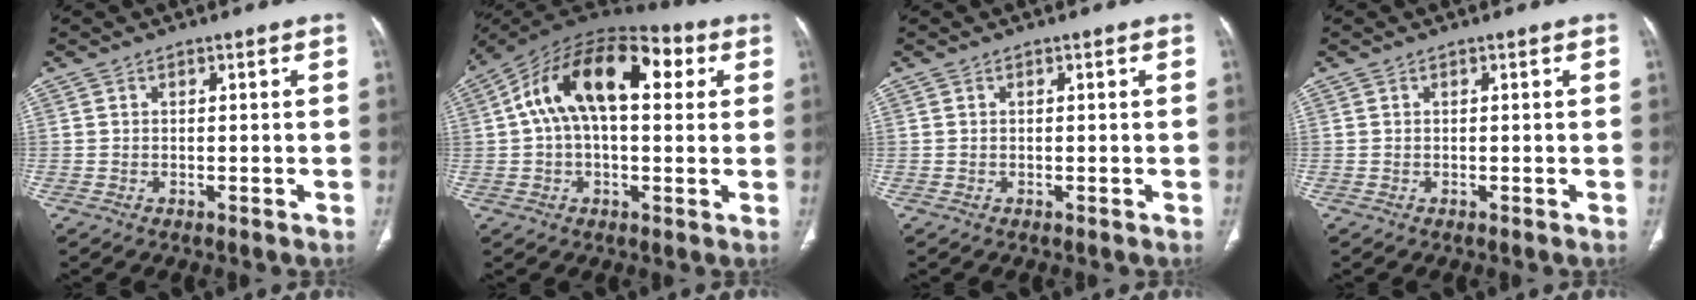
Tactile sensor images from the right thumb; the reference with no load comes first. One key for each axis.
{"total": 20.0, "fx": 5.2, "fy": 10.8, "fz": 16.0, "tx": -0.252, "ty": 0.045, "tz": 0.074}
{"total": 0.0}
{"total": 0.0}